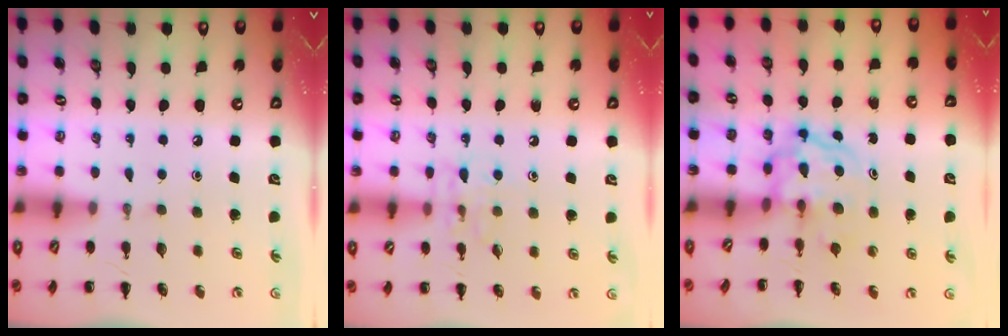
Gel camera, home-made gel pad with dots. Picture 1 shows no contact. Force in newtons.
{"total": 7.7, "press": 7.7, "slide": 0.8}
{"total": 3.9, "press": 3.9, "slide": 0.5}